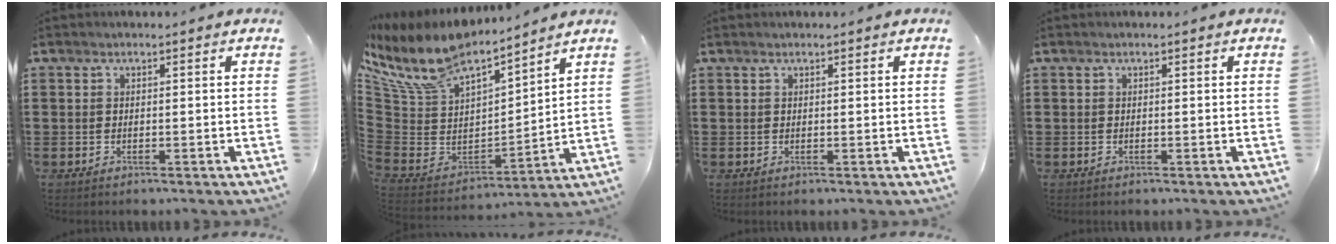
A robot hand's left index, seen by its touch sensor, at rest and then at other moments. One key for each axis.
{"total": 10.9, "fx": 8.7, "fy": 3.8, "fz": 5.5, "tx": -0.155, "ty": -0.068, "tz": 0.149}
{"total": 0.0}
{"total": 0.0}